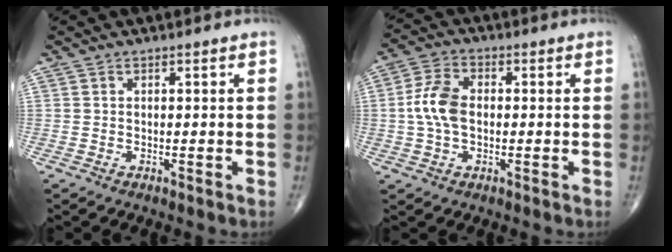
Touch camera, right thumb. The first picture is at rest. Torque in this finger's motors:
{"motor_torque": [-0.44, 0.71, 1.00, -0.39, 0.08]}